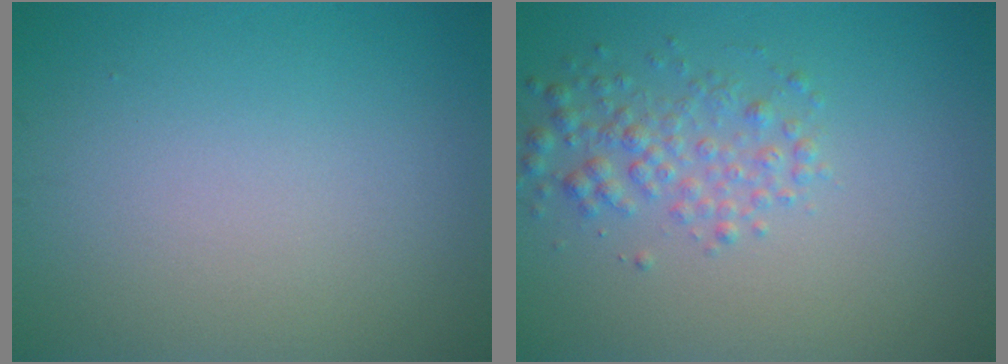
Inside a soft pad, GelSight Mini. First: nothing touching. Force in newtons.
{"total": 2.6, "press": 2.6, "slide": 0.0}